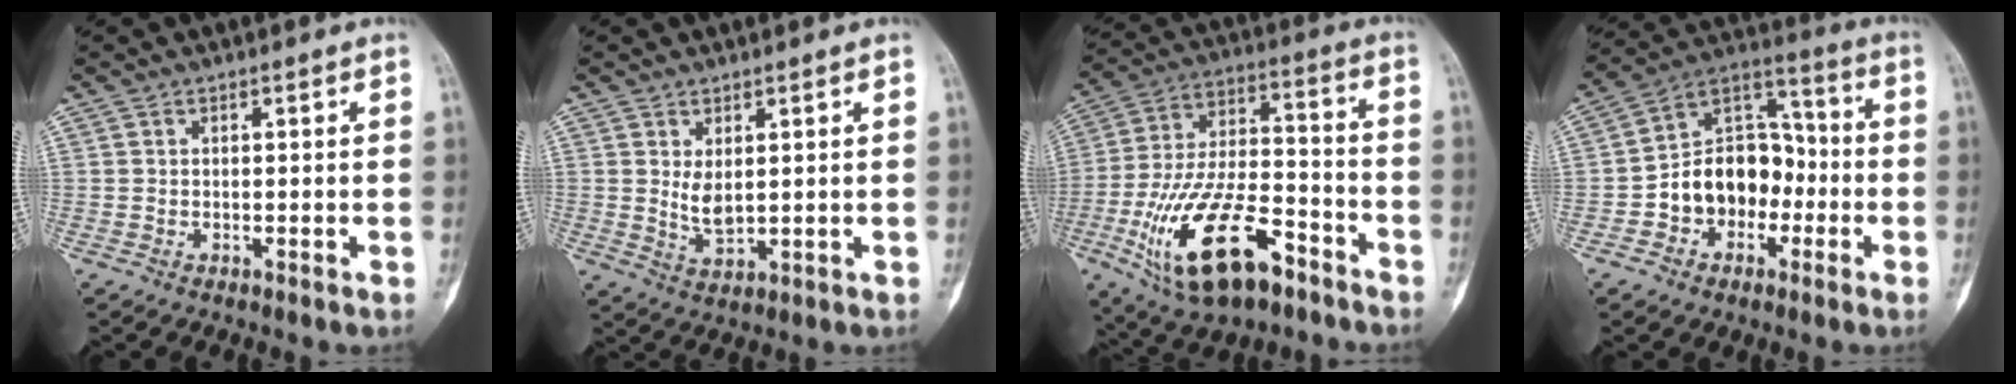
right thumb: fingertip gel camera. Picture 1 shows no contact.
{"total": 4.1, "force": [1.0, 2.0, 3.4], "torque": [-0.056, -0.018, 0.030]}
{"total": 21.7, "force": [-10.8, 9.6, 16.2], "torque": [-0.313, 0.056, -0.181]}
{"total": 14.4, "force": [-3.3, 11.0, 8.8], "torque": [-0.098, 0.056, -0.063]}